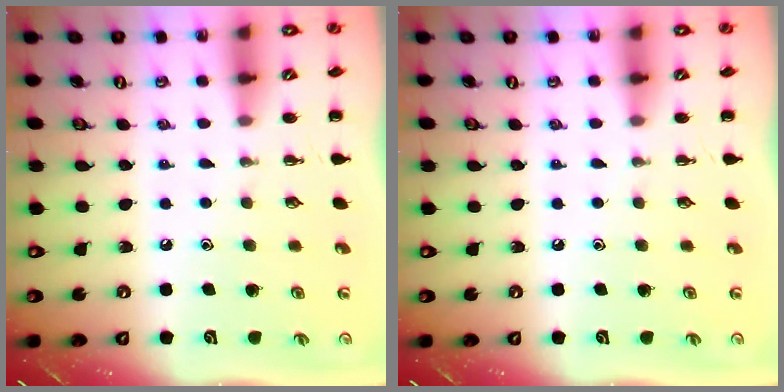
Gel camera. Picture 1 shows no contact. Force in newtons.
{"total": 0.0}